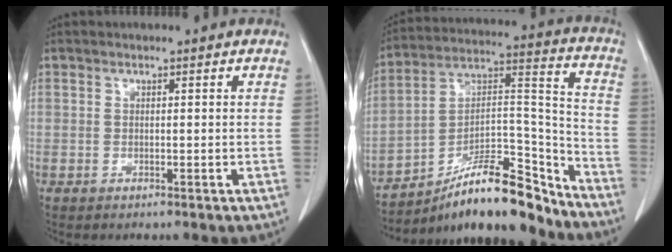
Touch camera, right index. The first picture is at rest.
{"total": 19.1, "force": [-15.7, 4.2, 10.1], "torque": [-0.163, 0.039, -0.262]}